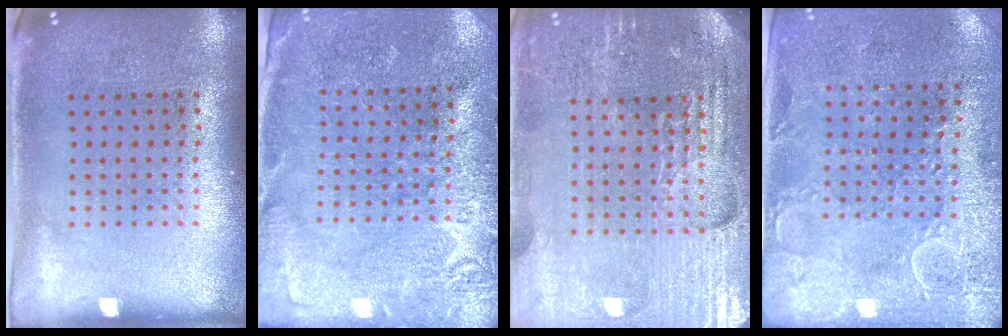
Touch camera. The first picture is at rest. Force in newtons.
{"total": 2.8, "press": 2.8, "slide": 0.1}
{"total": 4.9, "press": 4.6, "slide": 1.8}
{"total": 2.8, "press": 2.7, "slide": 0.8}